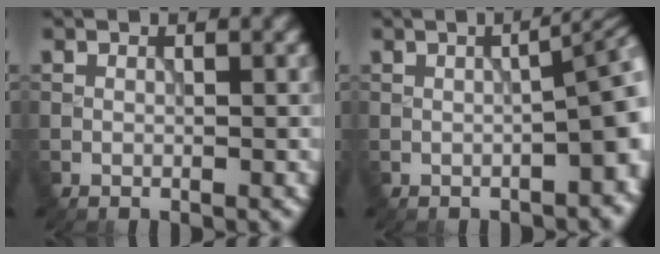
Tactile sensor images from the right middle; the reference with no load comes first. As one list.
[{"total": 7.0, "force": [-0.8, 2.4, 6.5], "torque": [-0.058, -0.006, -0.005]}]